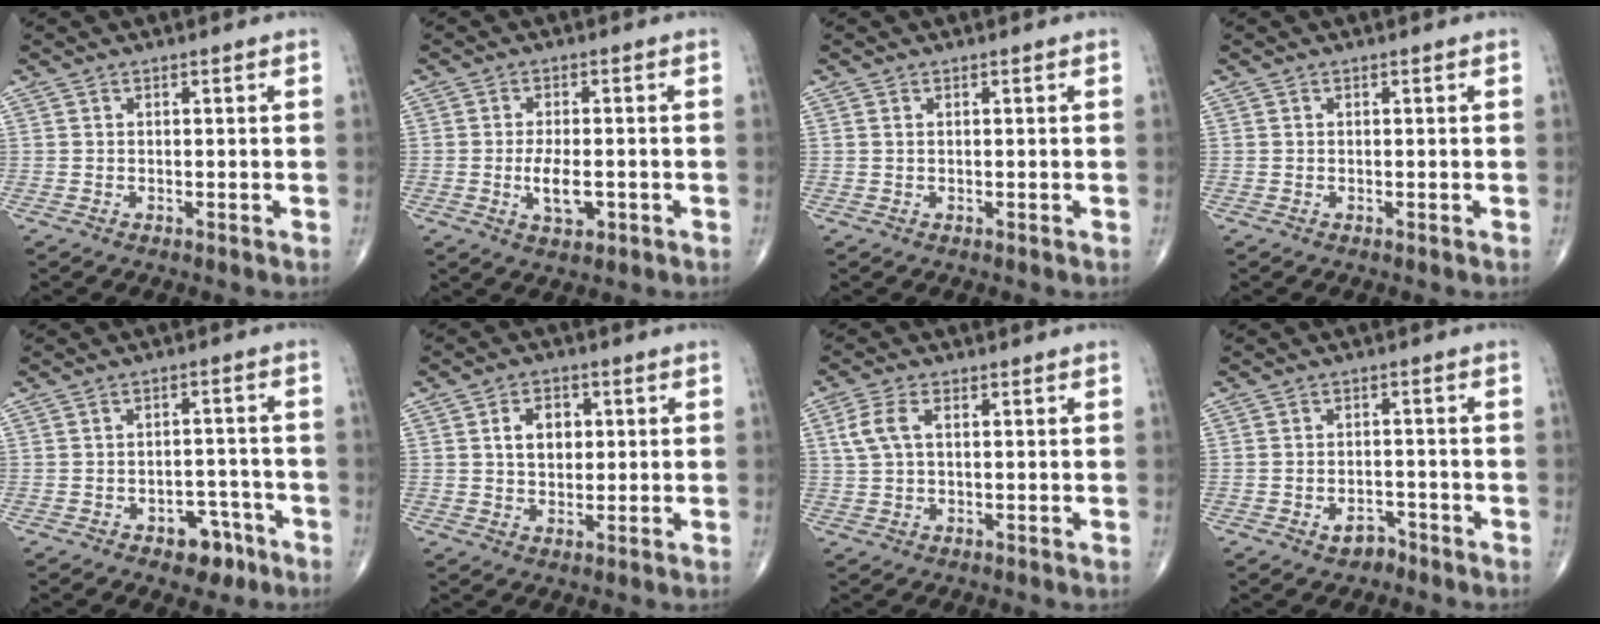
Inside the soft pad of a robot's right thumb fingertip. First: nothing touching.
{"total": 5.2, "force": [-1.3, 2.4, 4.5], "torque": [-0.077, -0.003, -0.020]}
{"total": 0.0}
{"total": 0.0}
{"total": 6.1, "force": [-3.7, 3.8, 3.1], "torque": [-0.010, 0.035, -0.049]}
{"total": 6.1, "force": [1.3, 4.4, 4.1], "torque": [-0.042, 0.001, 0.018]}
{"total": 5.2, "force": [1.2, 2.8, 4.2], "torque": [-0.104, 0.013, 0.024]}
{"total": 3.2, "force": [-2.2, 2.0, 1.2], "torque": [-0.006, 0.020, -0.031]}